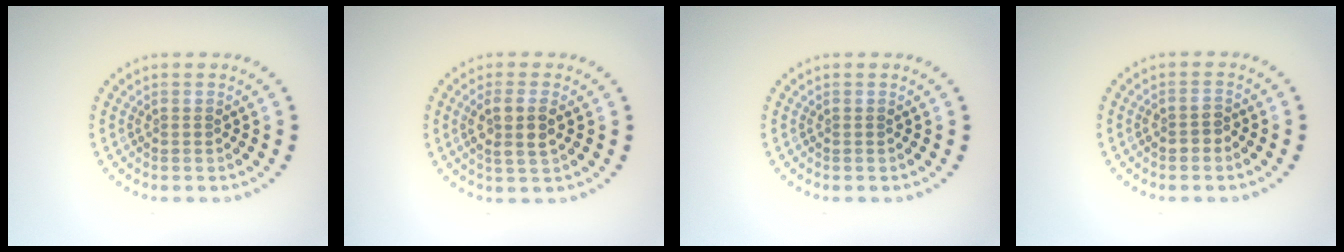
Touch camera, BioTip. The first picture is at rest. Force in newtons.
{"total": 2.8, "press": 2.6, "slide": 1.0}
{"total": 0.0}
{"total": 1.4, "press": 1.3, "slide": 0.5}